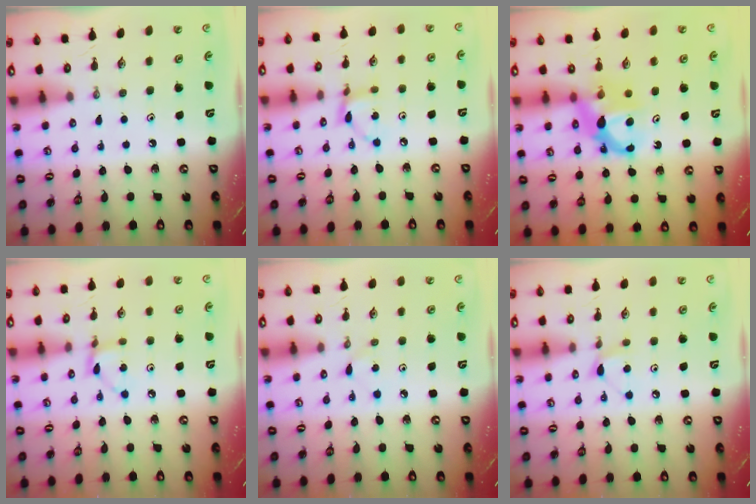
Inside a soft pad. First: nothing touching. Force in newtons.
{"total": 4.9, "press": 4.8, "slide": 0.2}
{"total": 7.1, "press": 7.1, "slide": 0.3}
{"total": 3.6, "press": 3.6, "slide": 0.3}
{"total": 2.9, "press": 2.9, "slide": 0.4}
{"total": 6.4, "press": 6.4, "slide": 0.4}